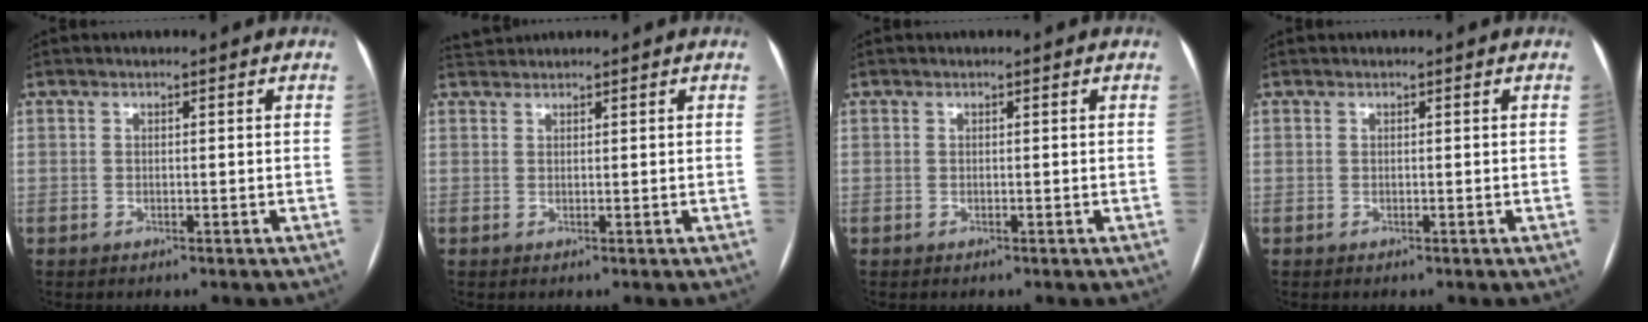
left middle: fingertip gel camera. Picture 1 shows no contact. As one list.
[{"total": 1.7, "force": [1.6, -0.1, -0.3], "torque": [-0.005, 0.015, 0.039]}, {"total": 0.0}, {"total": 0.0}]